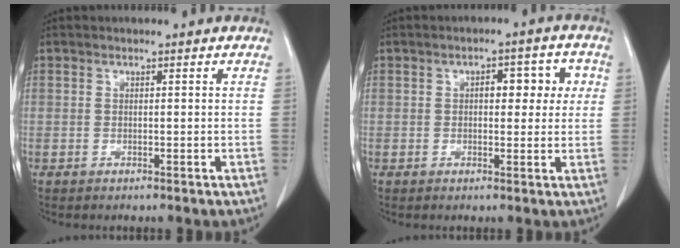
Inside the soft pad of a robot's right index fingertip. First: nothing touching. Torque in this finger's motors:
{"motor_torque": [0.00, 0.13, 0.04, 0.03]}